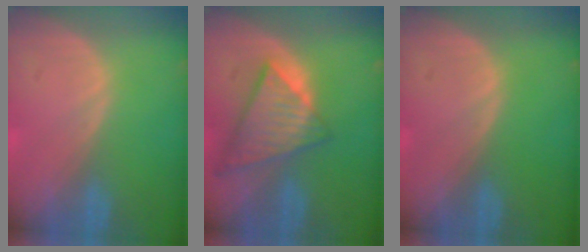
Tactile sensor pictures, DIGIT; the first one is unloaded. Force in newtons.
{"total": 9.0, "press": 7.8, "slide": 4.4}
{"total": 0.0}